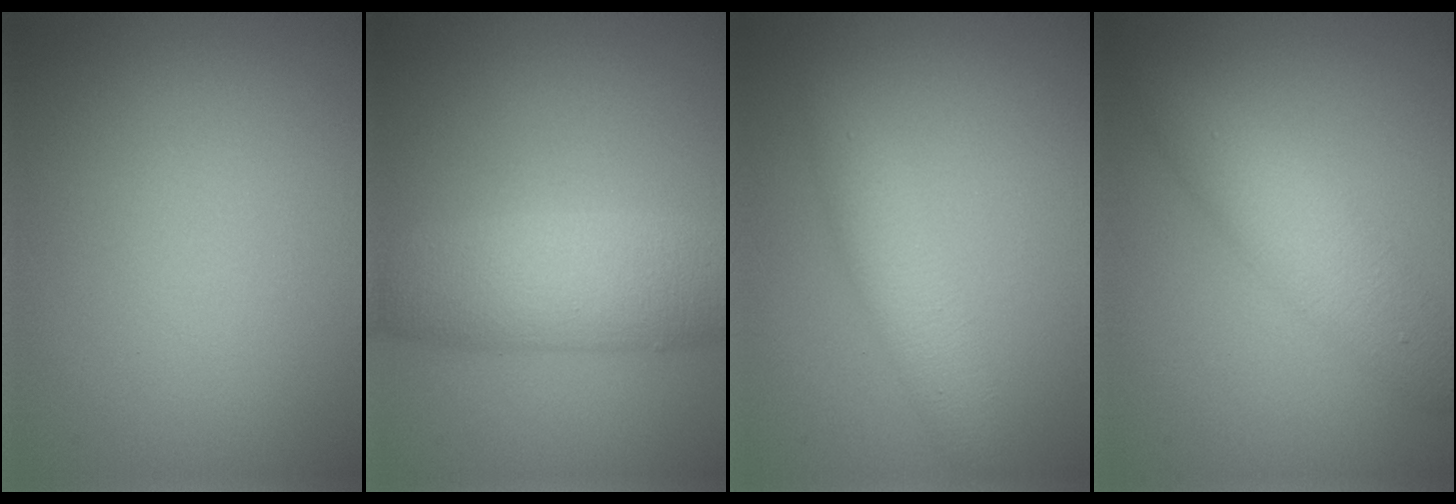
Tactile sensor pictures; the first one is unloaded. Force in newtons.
{"total": 6.3, "press": 6.3, "slide": 0.2}
{"total": 2.9, "press": 2.9, "slide": 0.1}
{"total": 4.3, "press": 4.3, "slide": 0.1}